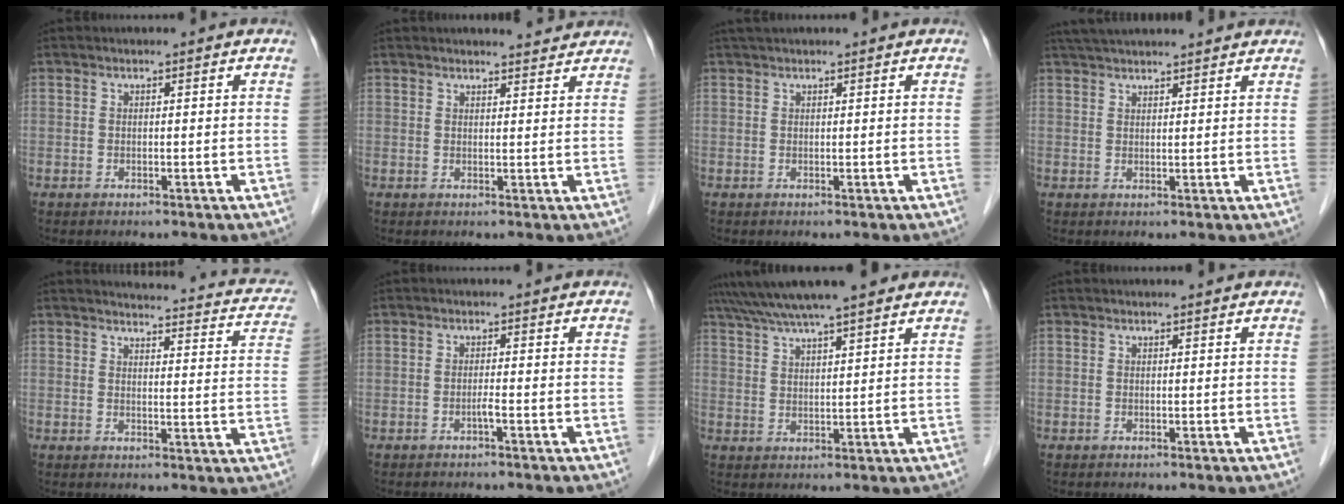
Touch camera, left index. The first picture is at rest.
{"total": 3.6, "force": [3.5, 0.5, 0.7], "torque": [-0.013, 0.000, 0.038]}
{"total": 1.6, "force": [1.5, 0.1, 0.7], "torque": [-0.011, 0.019, 0.029]}
{"total": 11.2, "force": [10.3, 1.0, 4.5], "torque": [-0.074, 0.038, 0.146]}
{"total": 17.9, "force": [16.3, 3.8, 6.3], "torque": [-0.053, -0.022, 0.160]}
{"total": 1.0, "force": [-0.8, -0.3, 0.6], "torque": [-0.011, -0.004, -0.016]}
{"total": 12.4, "force": [10.4, 0.9, 6.7], "torque": [-0.116, 0.032, 0.157]}
{"total": 1.0, "force": [0.9, 0.1, 0.4], "torque": [-0.008, 0.005, 0.013]}